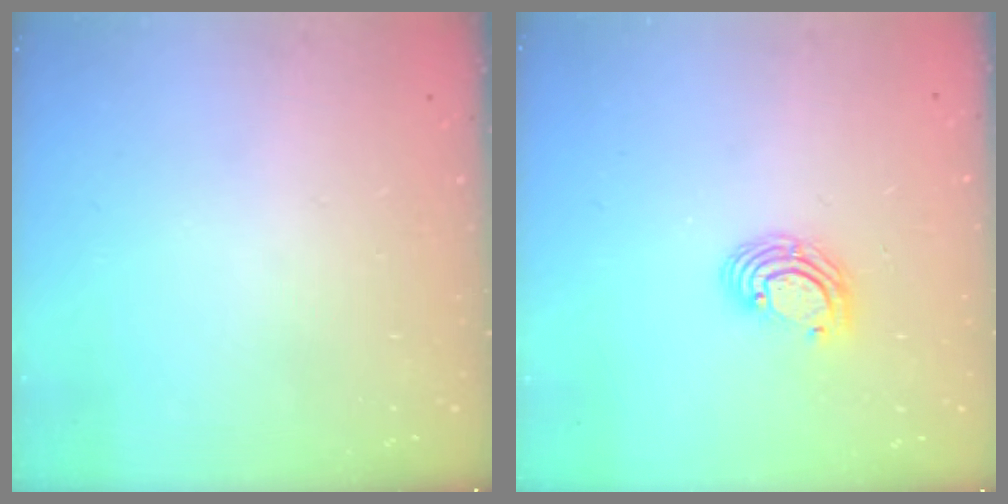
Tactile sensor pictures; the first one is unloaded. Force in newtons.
{"total": 6.0, "press": 6.0, "slide": 0.4}